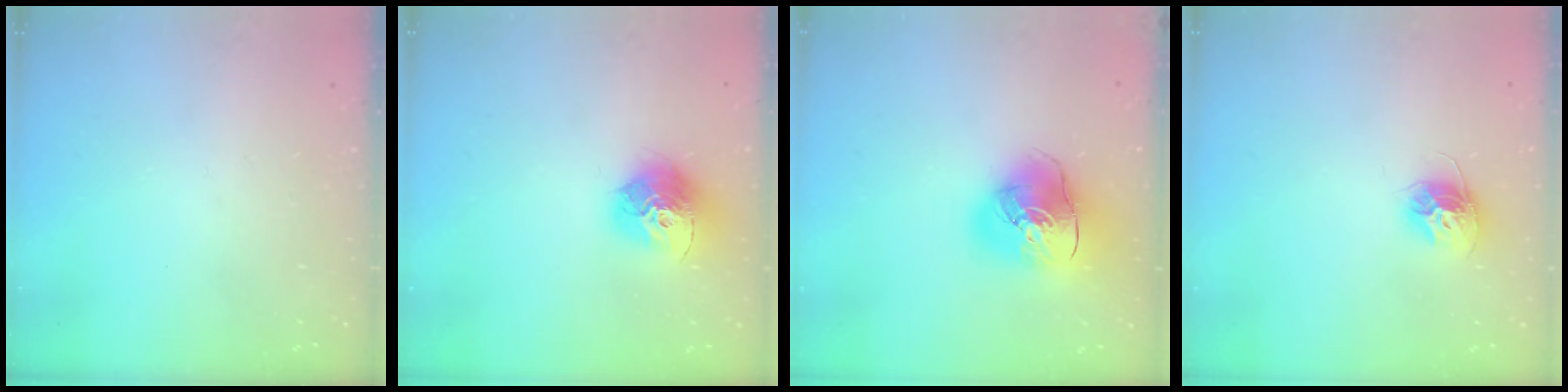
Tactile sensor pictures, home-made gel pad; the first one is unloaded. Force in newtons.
{"total": 15.6, "press": 15.5, "slide": 1.5}
{"total": 15.3, "press": 15.2, "slide": 2.2}
{"total": 10.3, "press": 10.3, "slide": 0.4}